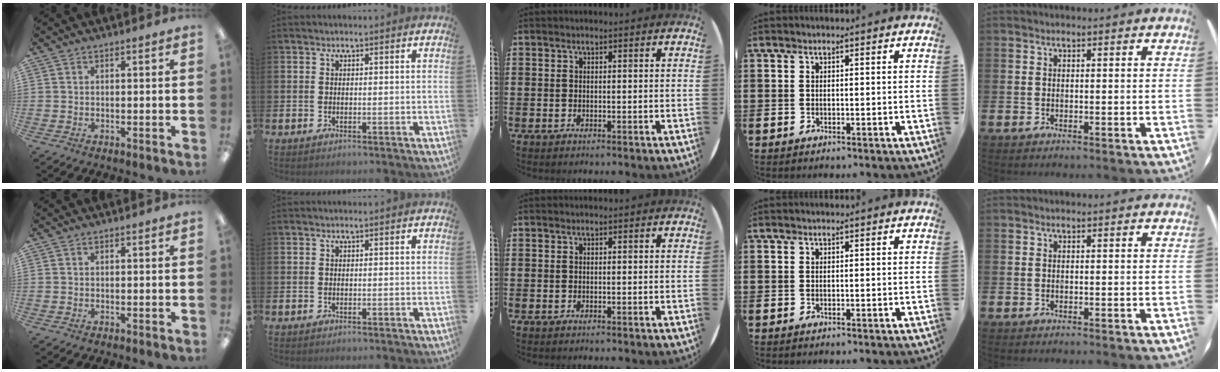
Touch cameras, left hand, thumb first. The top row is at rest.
{}